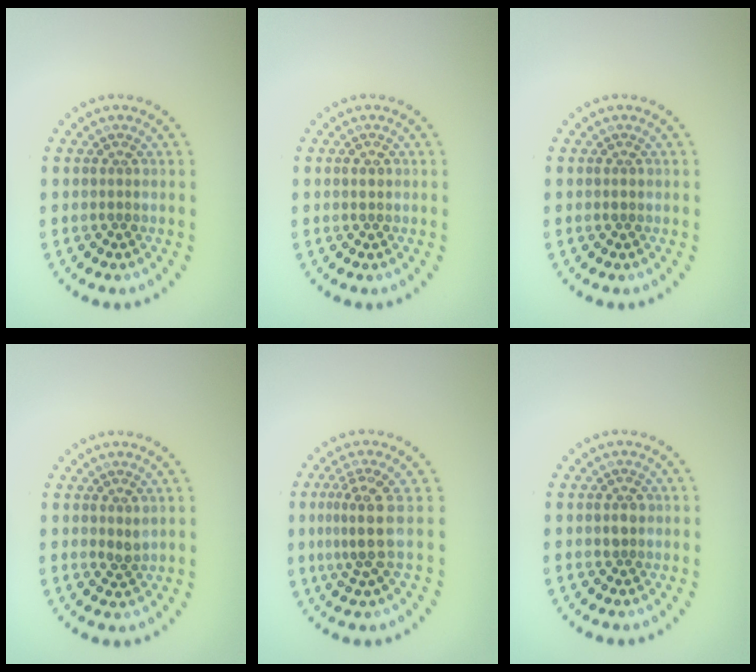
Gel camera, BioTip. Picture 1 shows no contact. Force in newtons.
{"total": 0.9, "press": 0.8, "slide": 0.2}
{"total": 0.5, "press": 0.5, "slide": 0.0}
{"total": 1.0, "press": 0.9, "slide": 0.4}
{"total": 3.1, "press": 2.2, "slide": 2.1}
{"total": 1.4, "press": 1.3, "slide": 0.4}